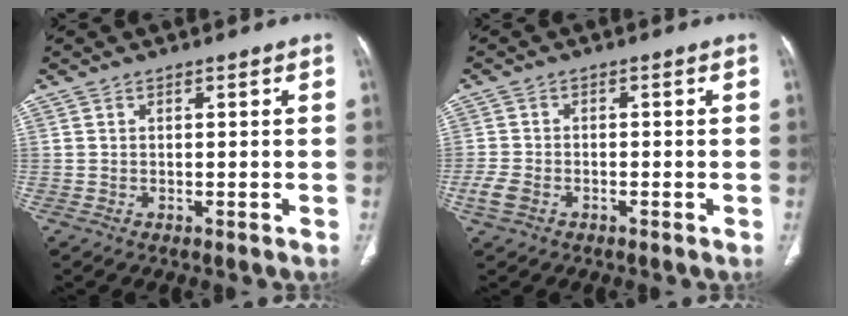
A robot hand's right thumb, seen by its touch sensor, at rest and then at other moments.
{"total": 3.3, "force": [-1.6, 2.1, 1.9], "torque": [-0.052, 0.004, -0.029]}